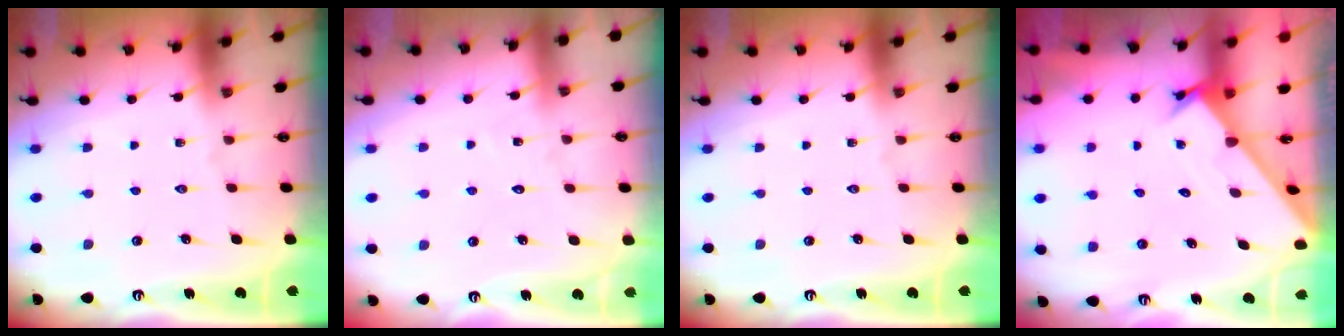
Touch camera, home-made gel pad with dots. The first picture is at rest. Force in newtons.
{"total": 5.7, "press": 5.7, "slide": 0.5}
{"total": 0.0}
{"total": 1.8, "press": 1.8, "slide": 0.1}